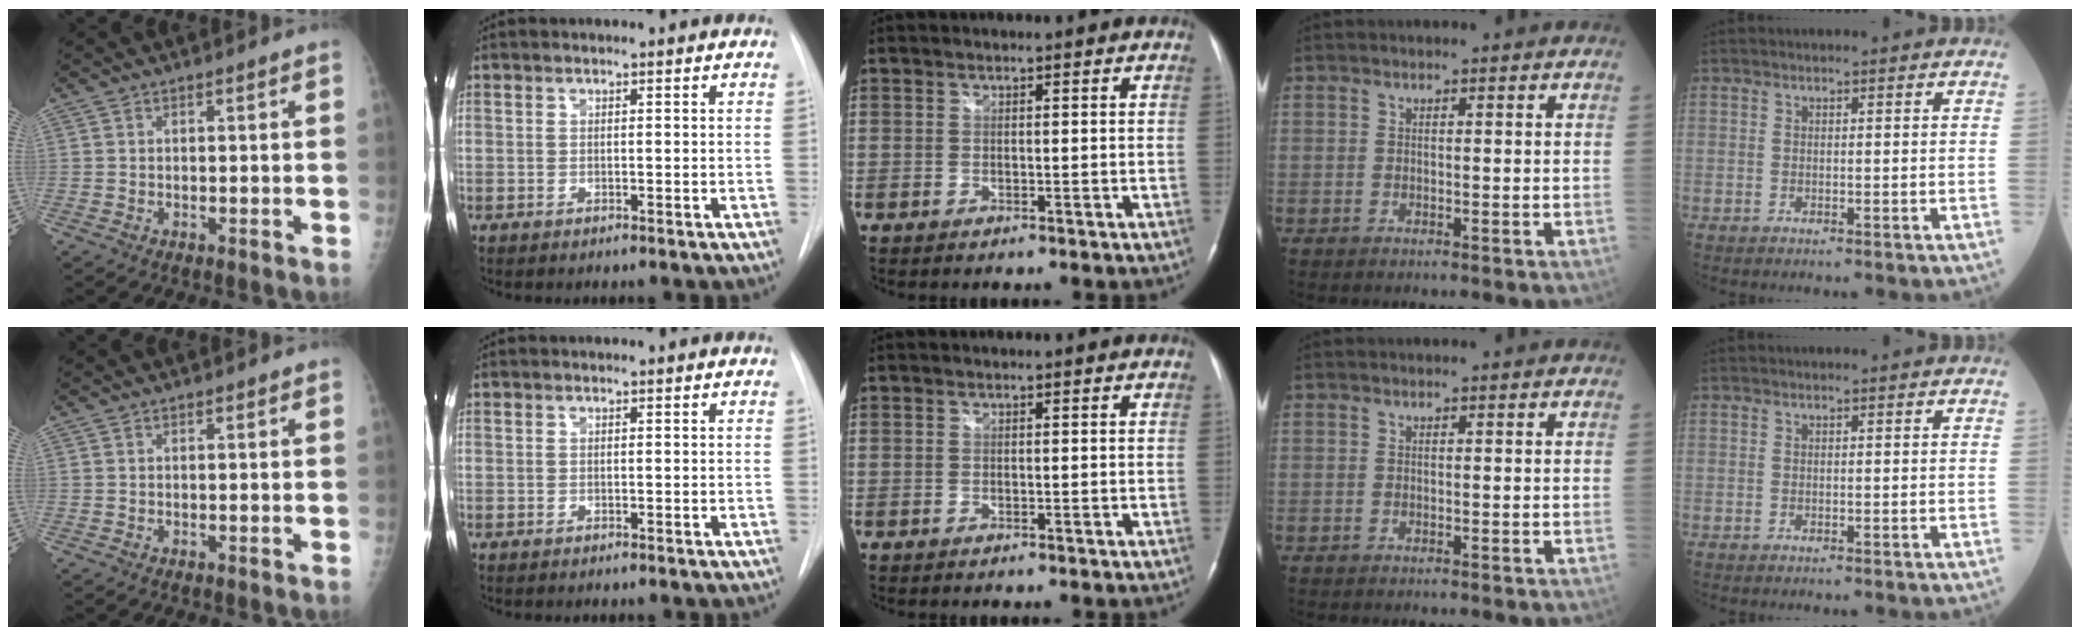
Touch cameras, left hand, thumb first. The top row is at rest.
{}